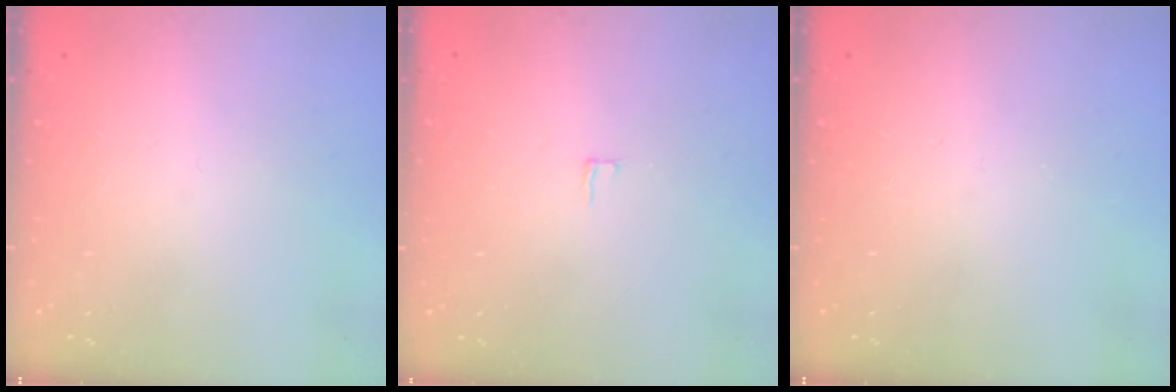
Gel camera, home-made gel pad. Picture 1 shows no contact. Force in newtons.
{"total": 2.0, "press": 2.0, "slide": 0.2}
{"total": 0.0}